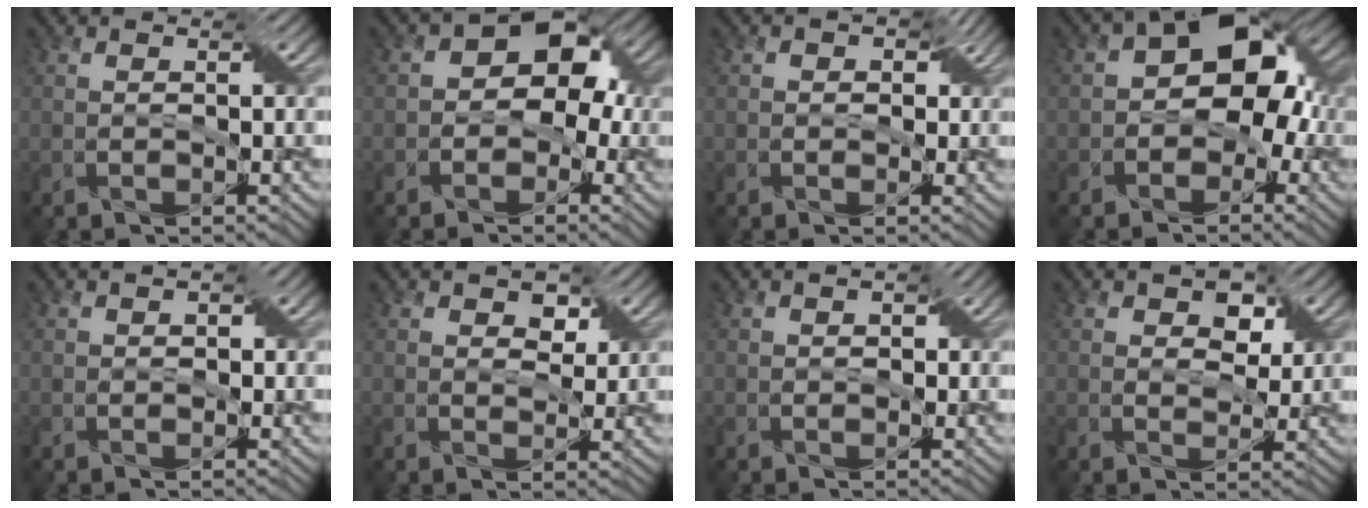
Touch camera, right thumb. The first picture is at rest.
{"total": 7.2, "force": [-0.2, 5.4, 4.7], "torque": [-0.035, 0.015, -0.029]}
{"total": 2.5, "force": [0.5, 2.1, 1.4], "torque": [-0.018, 0.005, 0.003]}
{"total": 9.7, "force": [0.2, 6.7, 7.0], "torque": [-0.091, 0.013, -0.015]}
{"total": 0.9, "force": [0.0, 0.8, 0.5], "torque": [-0.005, -0.001, -0.003]}
{"total": 2.5, "force": [1.2, 1.7, 1.4], "torque": [-0.029, -0.001, 0.015]}
{"total": 1.2, "force": [0.0, 1.0, 0.7], "torque": [-0.010, -0.001, -0.002]}
{"total": 3.4, "force": [1.4, 2.3, 2.1], "torque": [-0.034, -0.002, 0.016]}